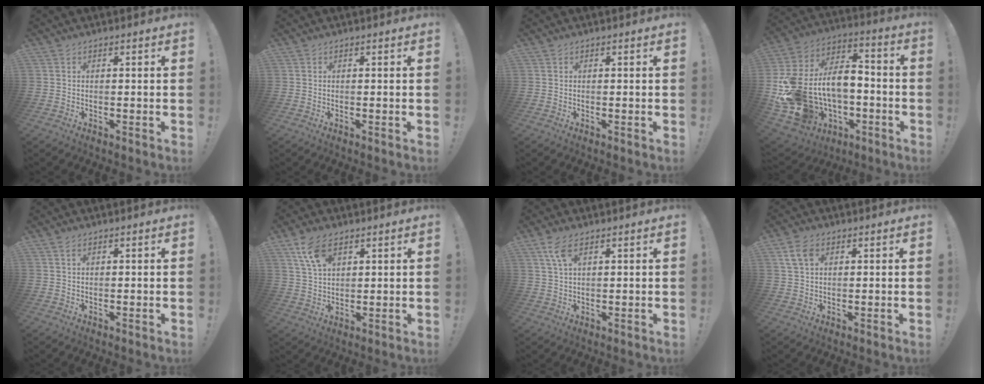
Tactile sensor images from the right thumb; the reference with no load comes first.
{"total": 0.0}
{"total": 0.0}
{"total": 21.8, "force": [-2.2, 16.2, 14.5], "torque": [-0.317, 0.000, 0.000]}
{"total": 1.5, "force": [0.9, 0.6, 1.0], "torque": [-0.012, -0.003, 0.016]}
{"total": 8.9, "force": [5.2, 4.7, 5.5], "torque": [-0.093, -0.018, 0.101]}
{"total": 6.1, "force": [3.4, 2.3, 4.4], "torque": [-0.083, -0.008, 0.063]}
{"total": 5.9, "force": [2.4, 3.8, 3.8], "torque": [-0.075, 0.001, 0.047]}